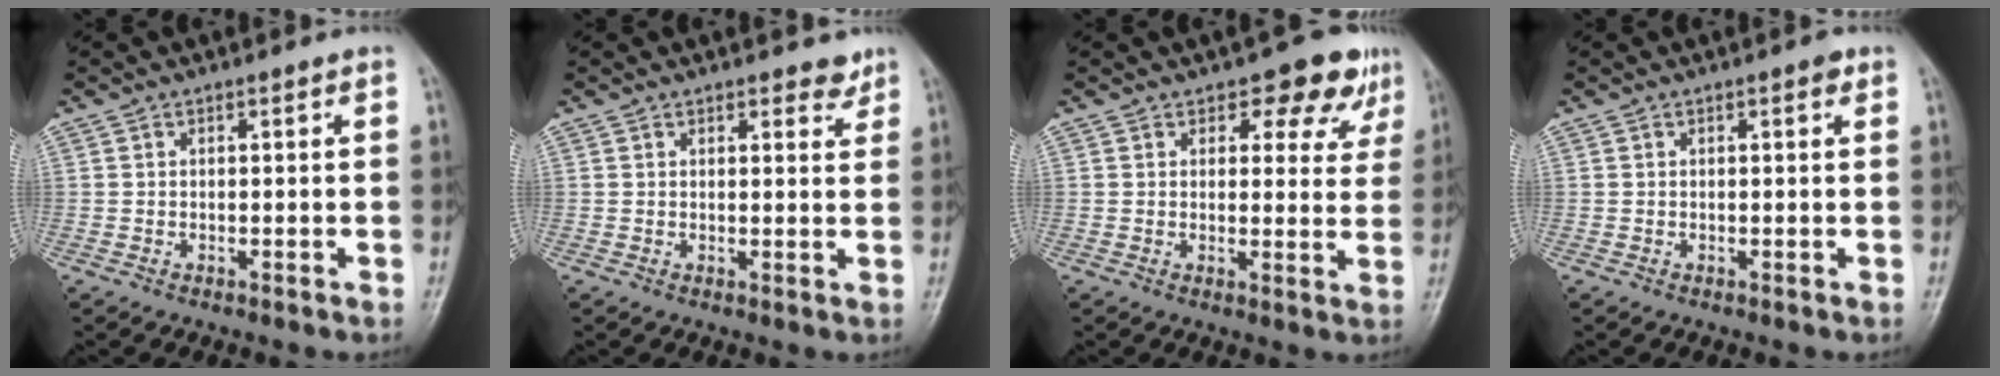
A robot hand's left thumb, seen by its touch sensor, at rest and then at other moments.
{"total": 2.7, "force": [2.1, 1.2, 1.1], "torque": [0.005, -0.013, 0.025]}
{"total": 8.5, "force": [5.4, 4.6, 4.8], "torque": [-0.015, -0.026, 0.057]}
{"total": 1.1, "force": [0.6, 0.4, 0.9], "torque": [-0.011, 0.001, 0.005]}